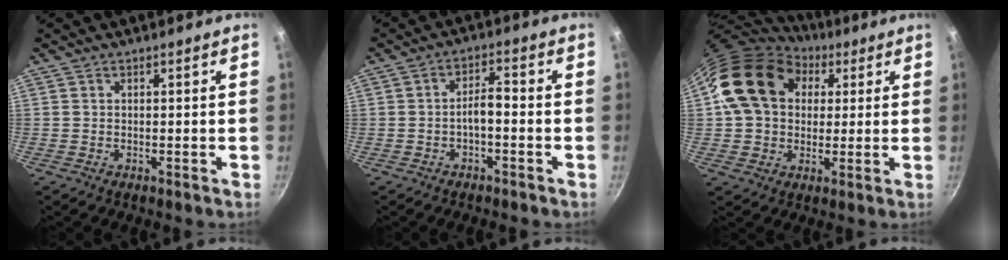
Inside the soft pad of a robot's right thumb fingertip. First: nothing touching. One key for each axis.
{"total": 3.7, "fx": -1.5, "fy": 1.3, "fz": 3.1, "tx": -0.052, "ty": 0.027, "tz": -0.027}
{"total": 17.3, "fx": 5.4, "fy": 13.3, "fz": 9.6, "tx": -0.144, "ty": 0.013, "tz": 0.087}